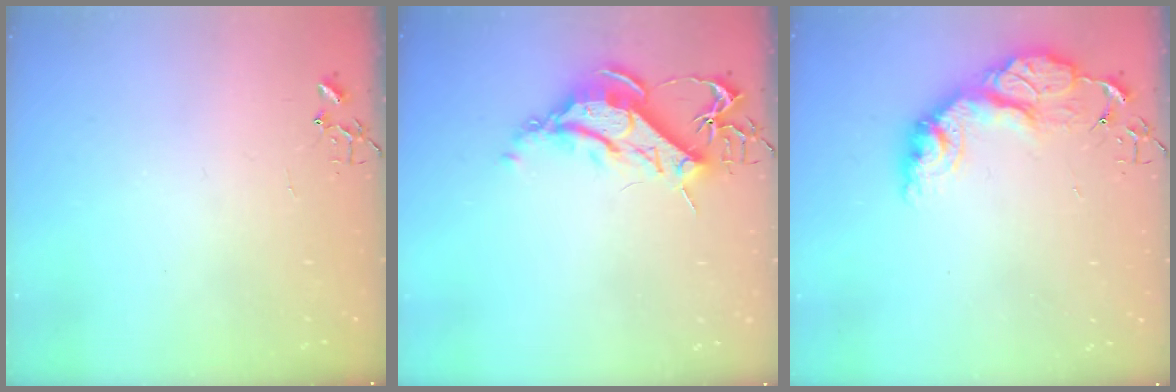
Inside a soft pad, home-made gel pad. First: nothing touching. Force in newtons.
{"total": 12.1, "press": 12.0, "slide": 1.3}
{"total": 16.3, "press": 16.3, "slide": 1.2}